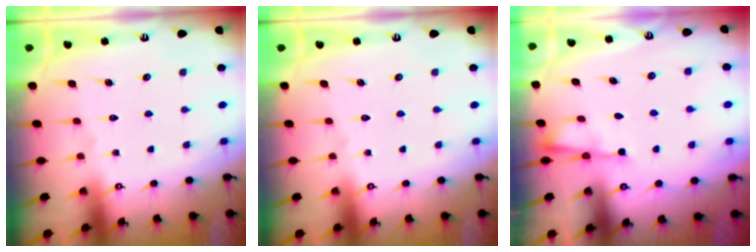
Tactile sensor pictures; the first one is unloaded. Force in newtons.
{"total": 0.0}
{"total": 3.1, "press": 3.1, "slide": 0.6}